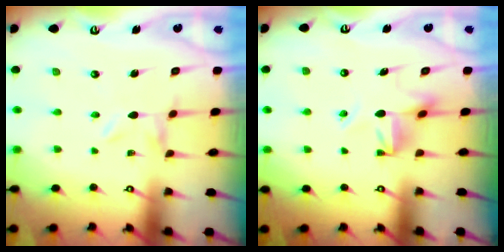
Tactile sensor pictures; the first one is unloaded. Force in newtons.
{"total": 7.2, "press": 7.1, "slide": 1.1}